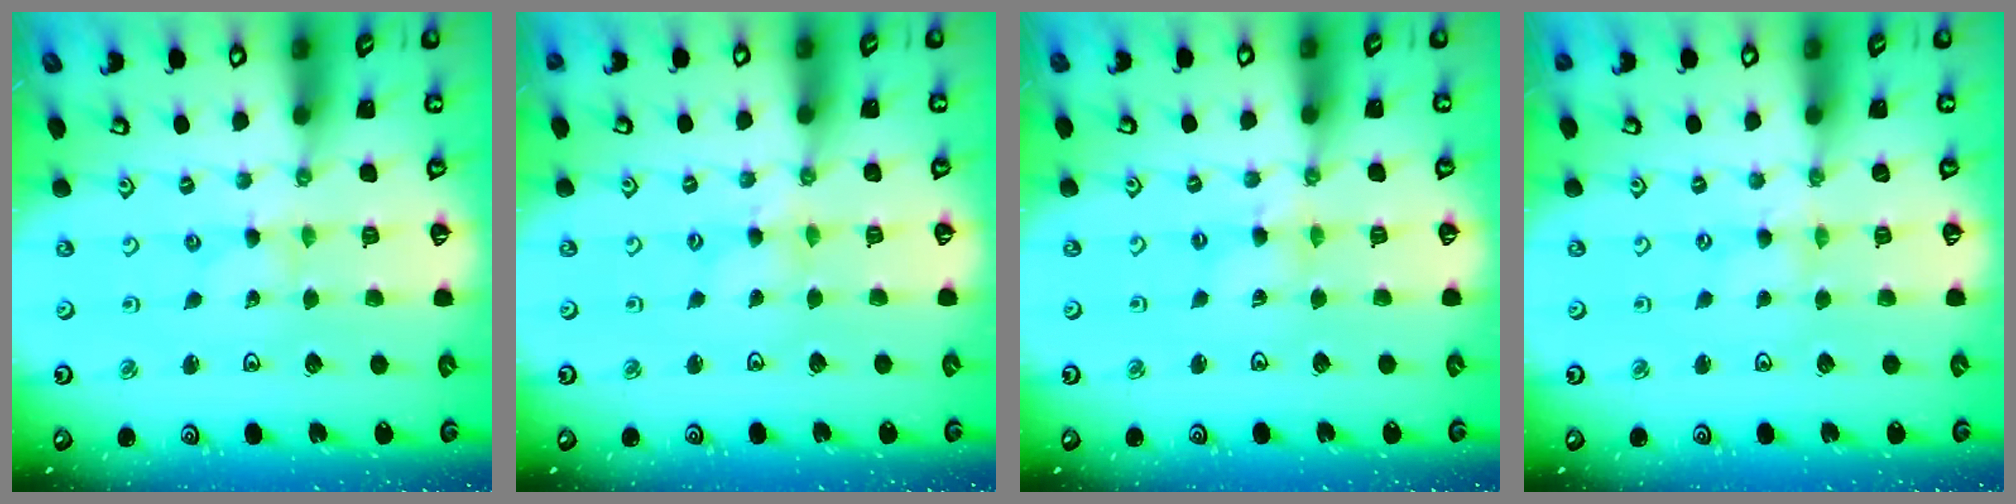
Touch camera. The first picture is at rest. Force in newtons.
{"total": 1.2, "press": 1.2, "slide": 0.3}
{"total": 2.6, "press": 2.6, "slide": 0.4}
{"total": 0.0}